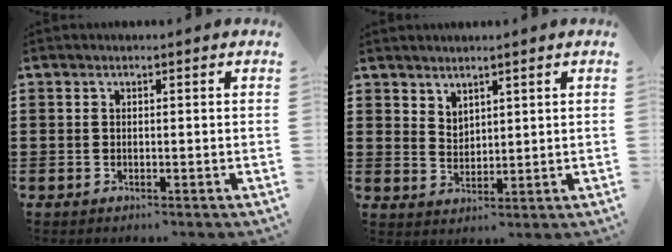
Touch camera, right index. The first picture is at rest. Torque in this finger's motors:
{"motor_torque": [-0.26, 0.14, -0.05, -0.01]}